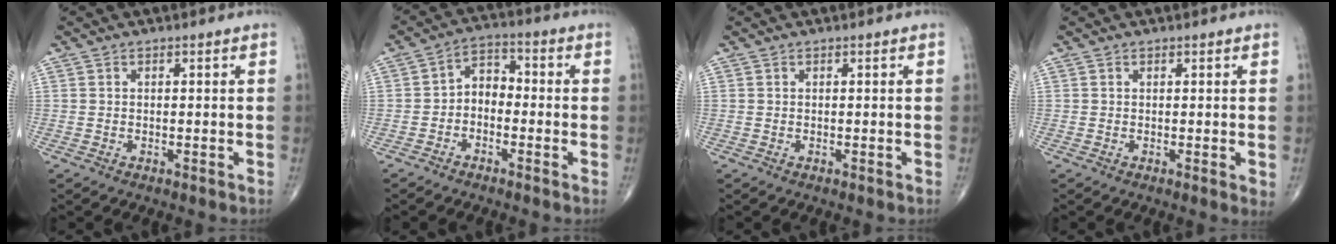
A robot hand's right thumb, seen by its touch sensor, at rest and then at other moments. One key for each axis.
{"total": 5.1, "fx": -1.5, "fy": 3.6, "fz": 3.3, "tx": -0.032, "ty": 0.027, "tz": -0.044}
{"total": 0.0}
{"total": 1.5, "fx": 0.2, "fy": 0.4, "fz": 1.4, "tx": -0.022, "ty": -0.006, "tz": 0.002}